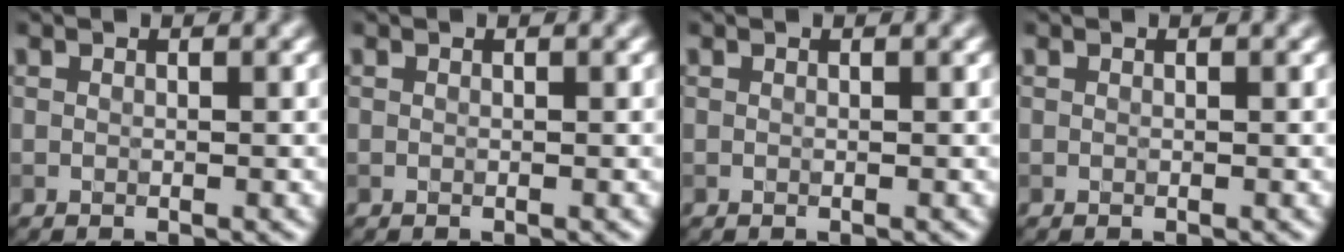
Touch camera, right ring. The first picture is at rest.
{"total": 0.0}
{"total": 0.0}
{"total": 0.0}